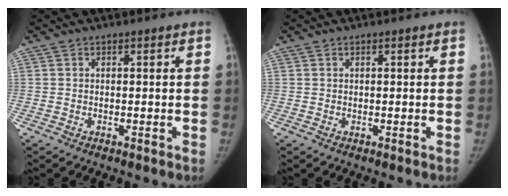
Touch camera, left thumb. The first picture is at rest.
{"total": 0.0}